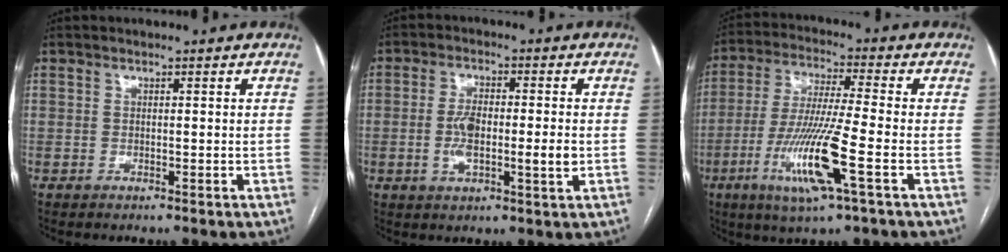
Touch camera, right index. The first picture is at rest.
{"total": 7.6, "force": [-1.0, 2.0, 7.2], "torque": [-0.134, 0.005, -0.017]}
{"total": 13.4, "force": [-4.8, -0.1, 12.5], "torque": [-0.257, -0.021, -0.094]}